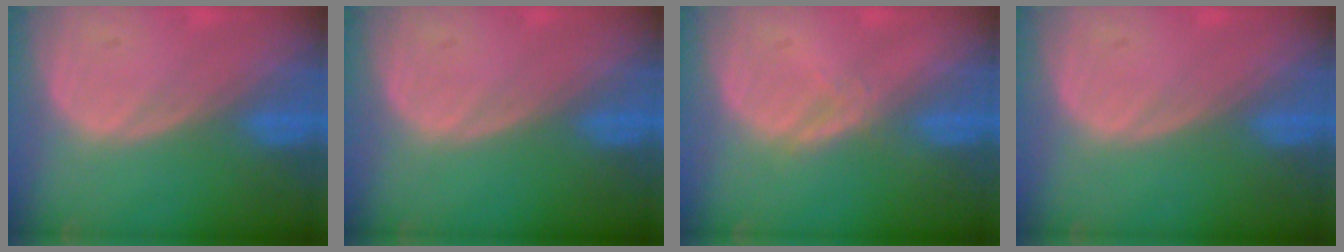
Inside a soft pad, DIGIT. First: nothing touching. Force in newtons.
{"total": 0.0}
{"total": 1.3, "press": 1.3, "slide": 0.1}
{"total": 0.0}